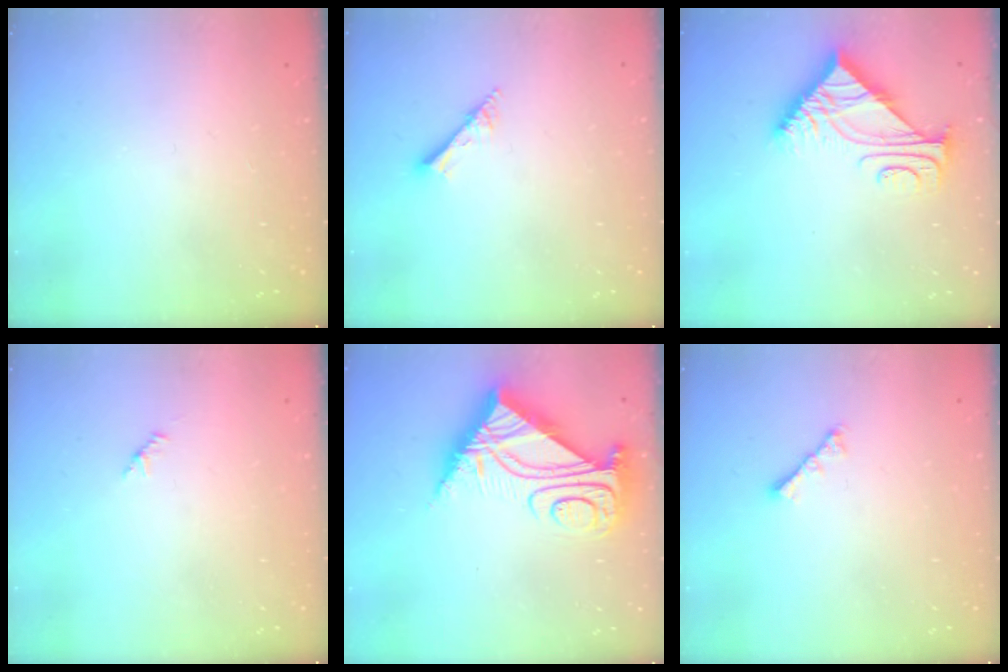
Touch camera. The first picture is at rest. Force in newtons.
{"total": 2.8, "press": 2.8, "slide": 0.2}
{"total": 8.2, "press": 8.2, "slide": 0.4}
{"total": 1.5, "press": 1.4, "slide": 0.5}
{"total": 12.4, "press": 12.3, "slide": 1.1}
{"total": 2.9, "press": 2.8, "slide": 0.5}